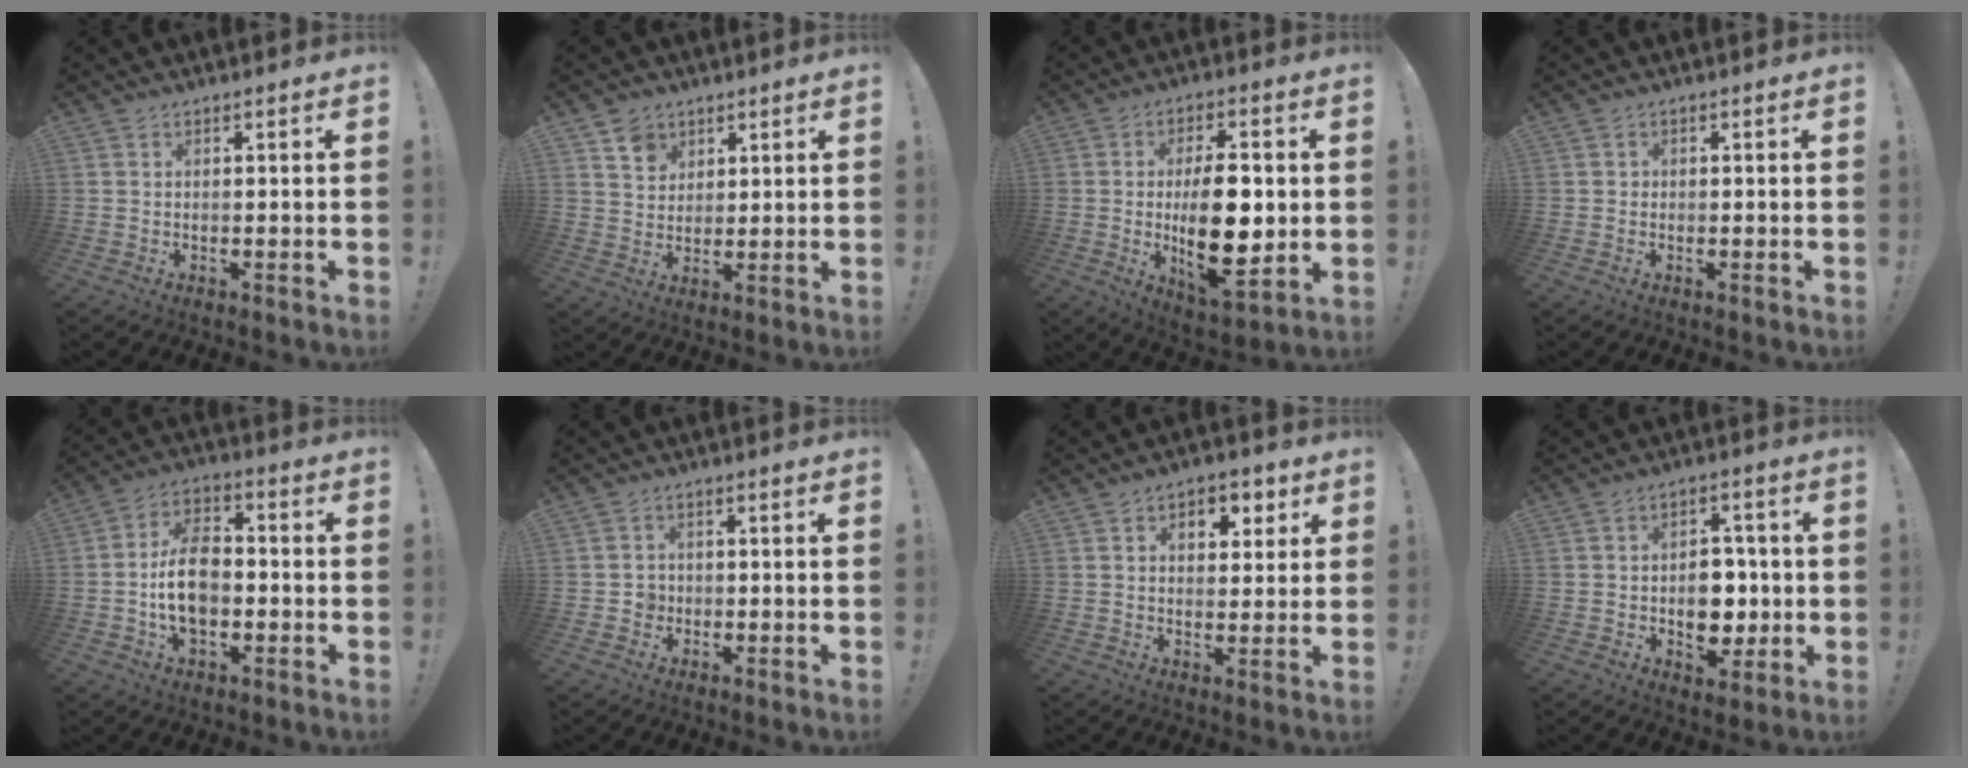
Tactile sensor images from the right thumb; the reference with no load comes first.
{"total": 6.6, "force": [4.1, 4.9, 1.3], "torque": [-0.010, -0.029, 0.077]}
{"total": 17.3, "force": [-0.2, 7.6, 15.5], "torque": [-0.255, -0.012, -0.001]}
{"total": 1.0, "force": [-0.1, 1.0, 0.2], "torque": [-0.010, 0.007, 0.000]}
{"total": 13.4, "force": [-2.2, 8.9, 9.8], "torque": [-0.175, 0.016, -0.040]}
{"total": 3.1, "force": [-0.6, 2.9, 0.9], "torque": [-0.015, 0.004, -0.011]}
{"total": 6.9, "force": [2.7, 5.1, 3.8], "torque": [-0.031, -0.011, 0.044]}
{"total": 10.2, "force": [-1.1, 7.9, 6.3], "torque": [-0.087, 0.014, -0.009]}